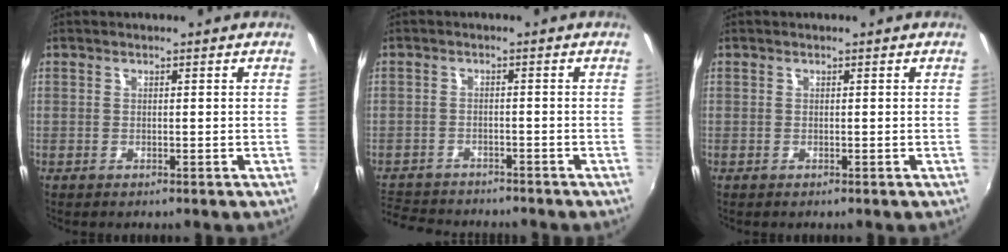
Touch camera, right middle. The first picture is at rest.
{"total": 7.5, "force": [-6.5, 3.5, 1.4], "torque": [-0.055, 0.010, -0.110]}
{"total": 0.0}